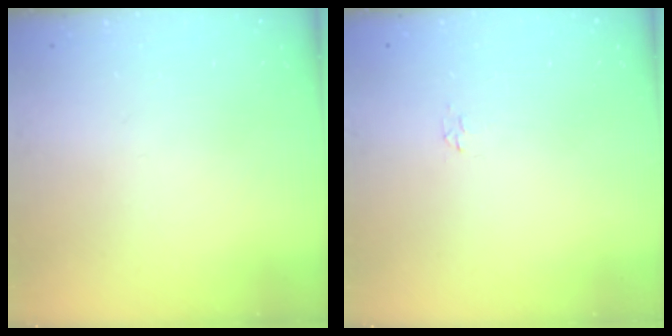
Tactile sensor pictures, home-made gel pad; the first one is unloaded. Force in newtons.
{"total": 1.9, "press": 1.9, "slide": 0.3}